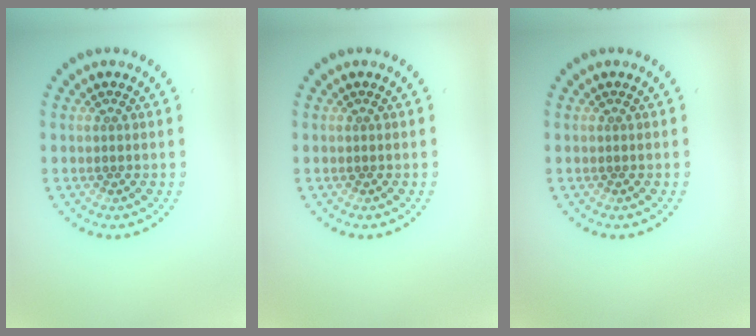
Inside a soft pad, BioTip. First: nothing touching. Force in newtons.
{"total": 0.0}
{"total": 0.0}